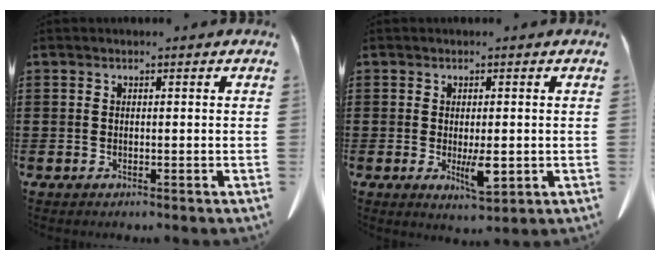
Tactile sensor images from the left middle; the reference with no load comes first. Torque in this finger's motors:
{"motor_torque": [0.15, 0.07, 0.47, 0.05]}